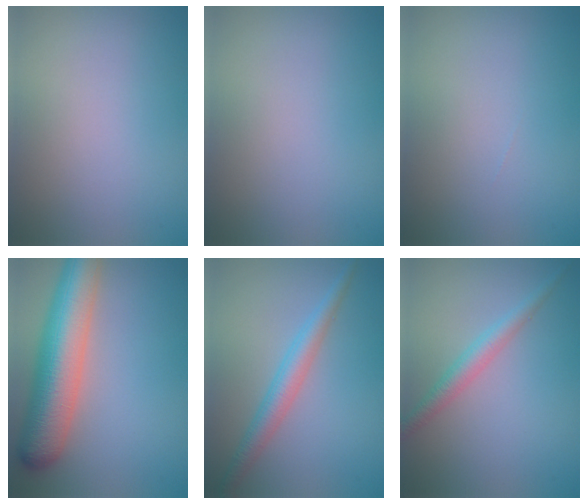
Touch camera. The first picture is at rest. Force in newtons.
{"total": 0.0}
{"total": 0.0}
{"total": 9.0, "press": 9.0, "slide": 0.6}
{"total": 3.0, "press": 3.0, "slide": 0.2}
{"total": 2.3, "press": 2.3, "slide": 0.1}